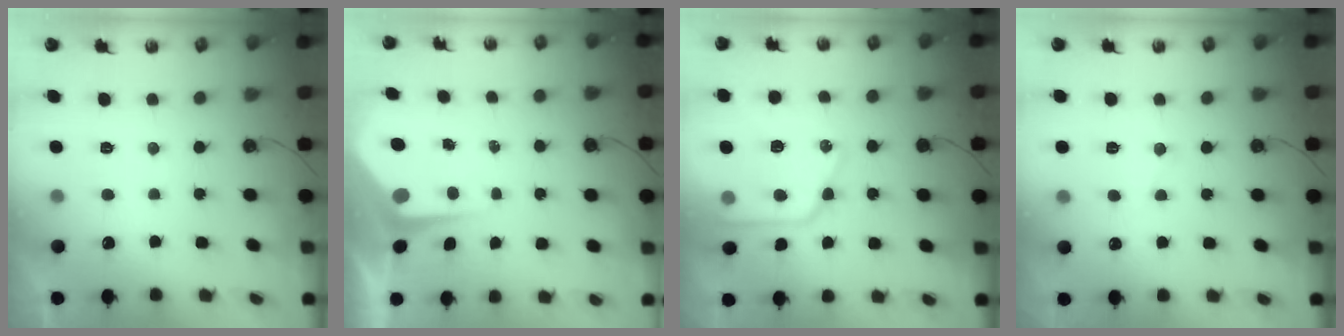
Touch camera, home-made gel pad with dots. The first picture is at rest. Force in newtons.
{"total": 5.2, "press": 5.2, "slide": 0.4}
{"total": 17.2, "press": 17.1, "slide": 1.6}
{"total": 6.4, "press": 6.4, "slide": 0.4}